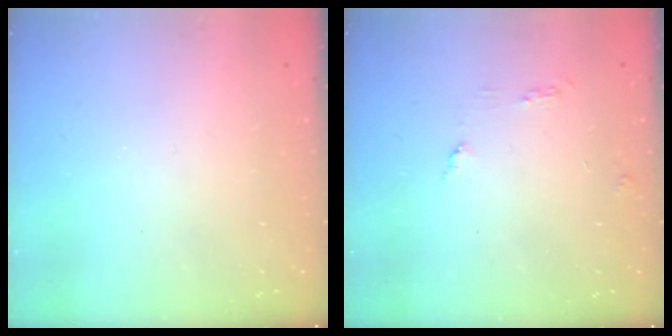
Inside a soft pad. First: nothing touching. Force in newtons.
{"total": 3.9, "press": 3.9, "slide": 0.3}